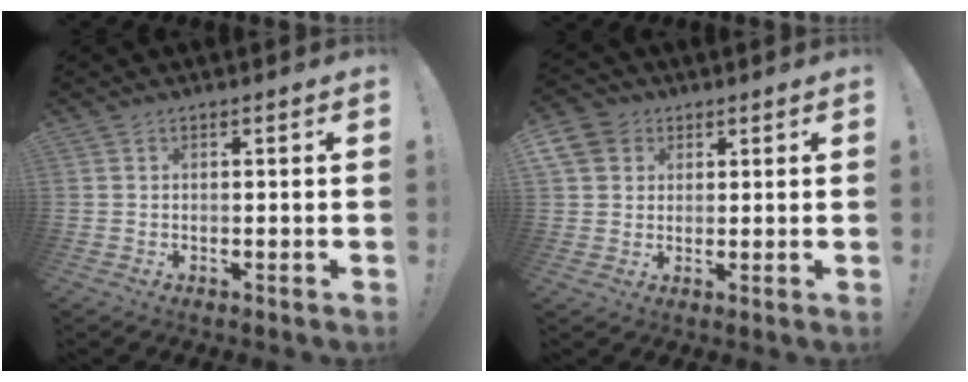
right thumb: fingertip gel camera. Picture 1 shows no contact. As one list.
[{"total": 7.2, "force": [3.2, 6.0, 2.3], "torque": [-0.045, -0.013, 0.064]}]